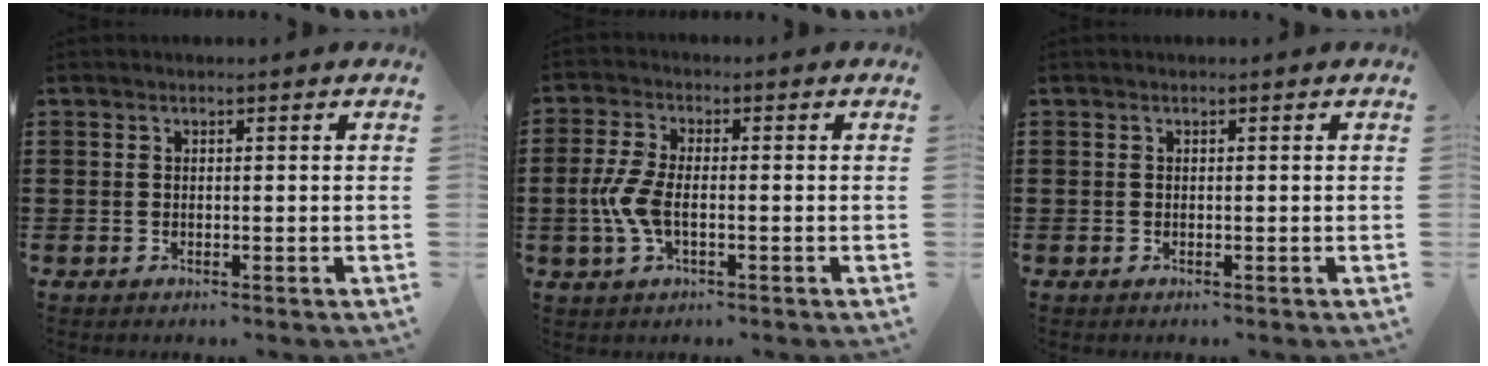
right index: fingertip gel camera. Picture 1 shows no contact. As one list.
[{"total": 5.4, "force": [-0.9, 2.5, 4.7], "torque": [-0.125, -0.009, -0.026]}, {"total": 0.0}]